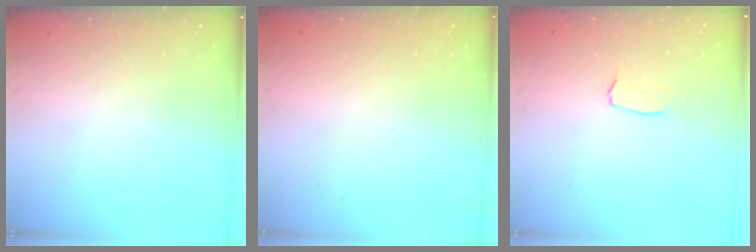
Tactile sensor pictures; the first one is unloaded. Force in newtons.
{"total": 0.0}
{"total": 2.9, "press": 2.9, "slide": 0.2}